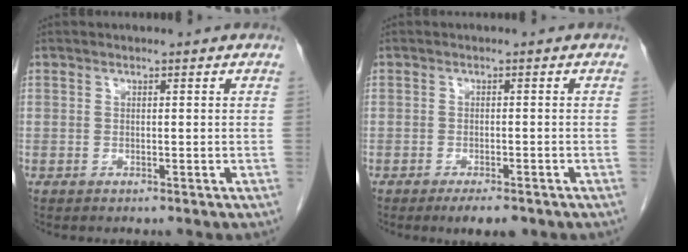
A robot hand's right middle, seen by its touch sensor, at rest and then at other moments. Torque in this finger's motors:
{"motor_torque": [0.69, -0.39, 0.08, 0.06]}